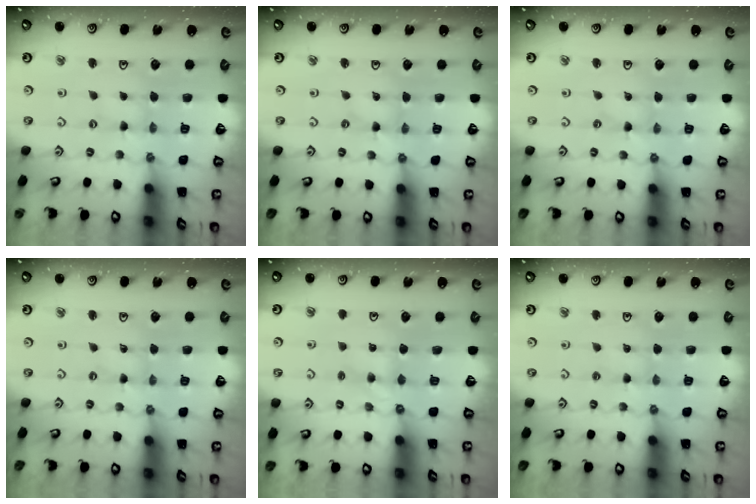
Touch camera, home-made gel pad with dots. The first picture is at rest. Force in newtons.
{"total": 0.0}
{"total": 0.0}
{"total": 0.0}
{"total": 3.5, "press": 3.4, "slide": 0.4}
{"total": 1.9, "press": 1.8, "slide": 0.3}